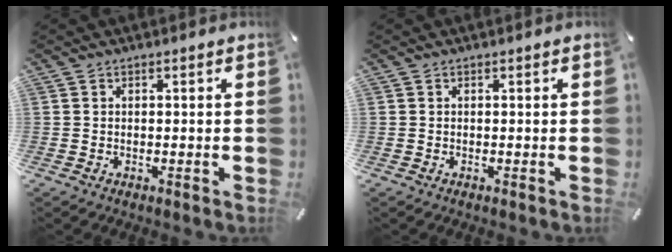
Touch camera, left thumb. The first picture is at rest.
{"total": 0.0}